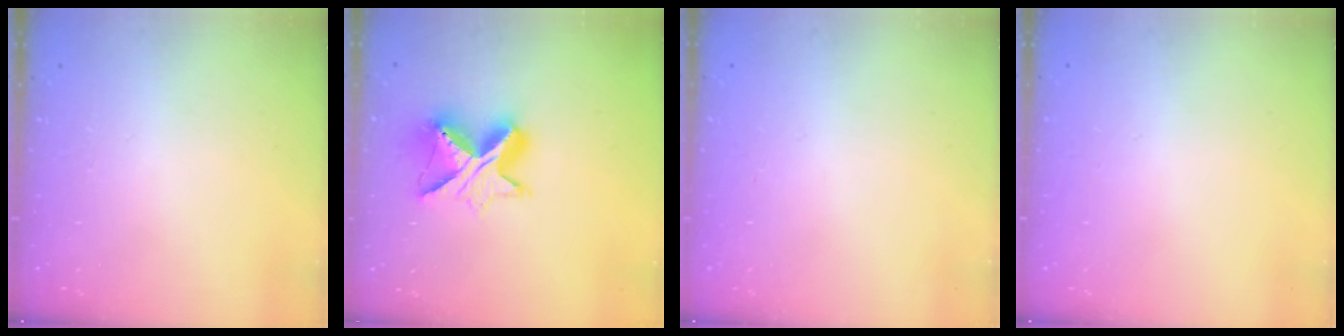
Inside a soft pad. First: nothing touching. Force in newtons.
{"total": 11.8, "press": 11.7, "slide": 1.1}
{"total": 0.0}
{"total": 0.0}